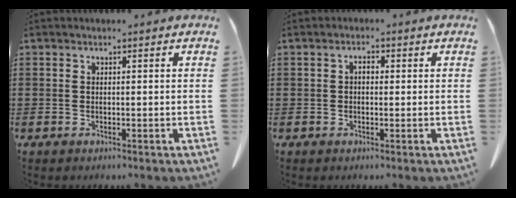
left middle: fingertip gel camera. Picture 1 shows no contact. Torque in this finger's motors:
{"motor_torque": [-0.02, -0.02, 0.04, 0.01]}